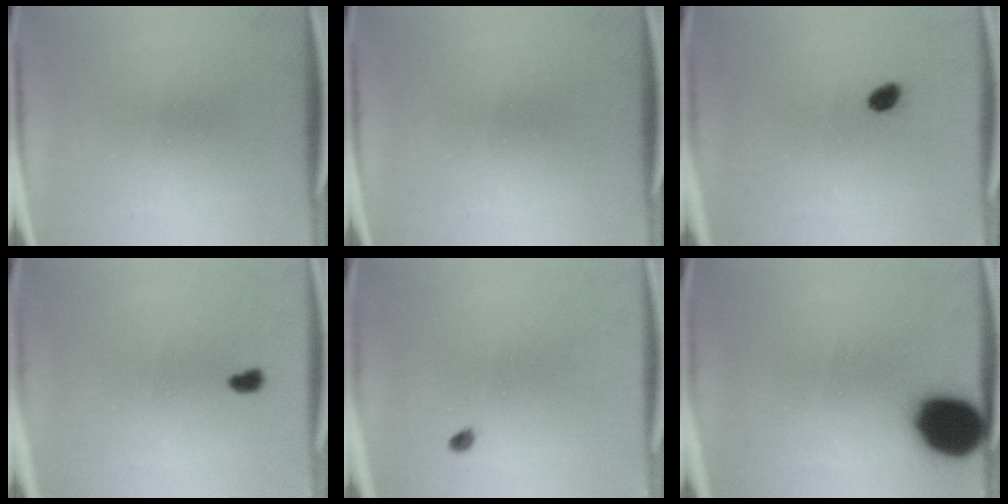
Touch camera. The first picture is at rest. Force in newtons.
{"total": 0.0}
{"total": 2.0}
{"total": 1.3}
{"total": 1.6}
{"total": 14.7}